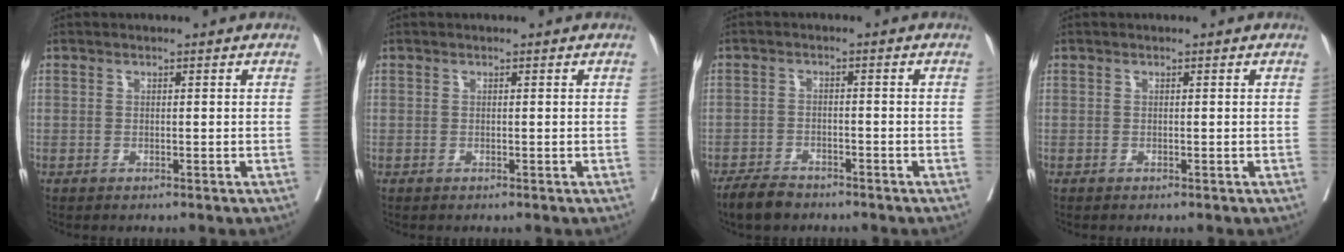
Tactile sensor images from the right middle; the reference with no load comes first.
{"total": 0.0}
{"total": 3.8, "force": [-3.4, 1.4, 1.1], "torque": [-0.021, -0.002, -0.060]}
{"total": 0.0}